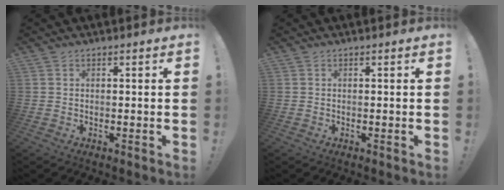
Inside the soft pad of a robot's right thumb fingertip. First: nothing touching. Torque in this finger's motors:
{"motor_torque": [0.00, 0.00, 0.00, 0.00, 0.00]}